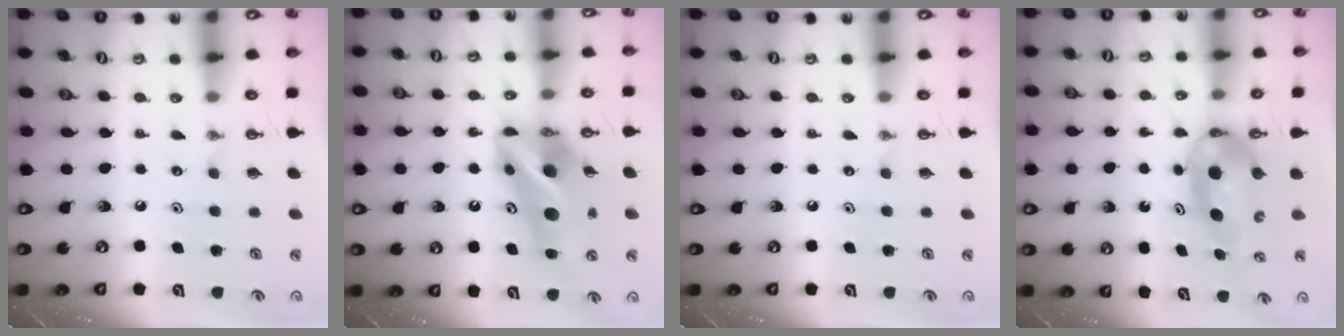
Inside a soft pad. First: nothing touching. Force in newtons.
{"total": 14.7, "press": 14.6, "slide": 1.5}
{"total": 0.0}
{"total": 6.4, "press": 6.0, "slide": 2.4}